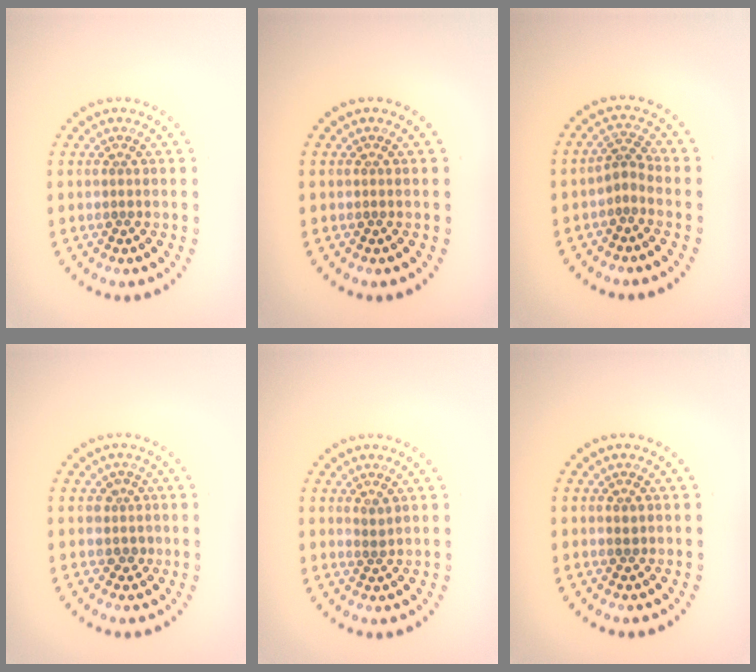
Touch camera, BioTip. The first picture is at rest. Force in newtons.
{"total": 0.0}
{"total": 1.8, "press": 1.1, "slide": 1.4}
{"total": 1.4, "press": 1.2, "slide": 0.8}
{"total": 0.7, "press": 0.2, "slide": 0.6}
{"total": 0.8, "press": 0.8, "slide": 0.1}